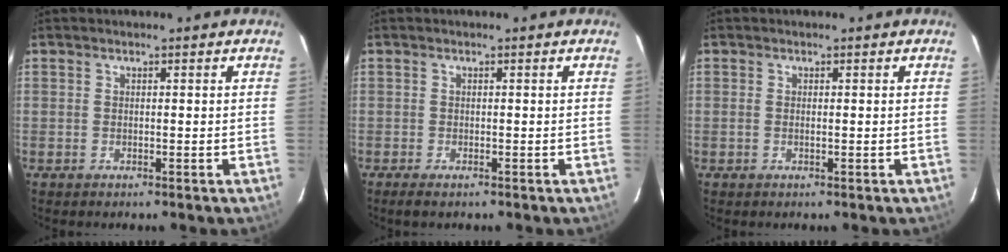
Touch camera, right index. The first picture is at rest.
{"total": 1.8, "force": [-1.3, 0.5, 1.1], "torque": [-0.023, -0.007, -0.023]}
{"total": 0.6, "force": [0.0, 0.2, 0.5], "torque": [-0.013, 0.001, -0.002]}